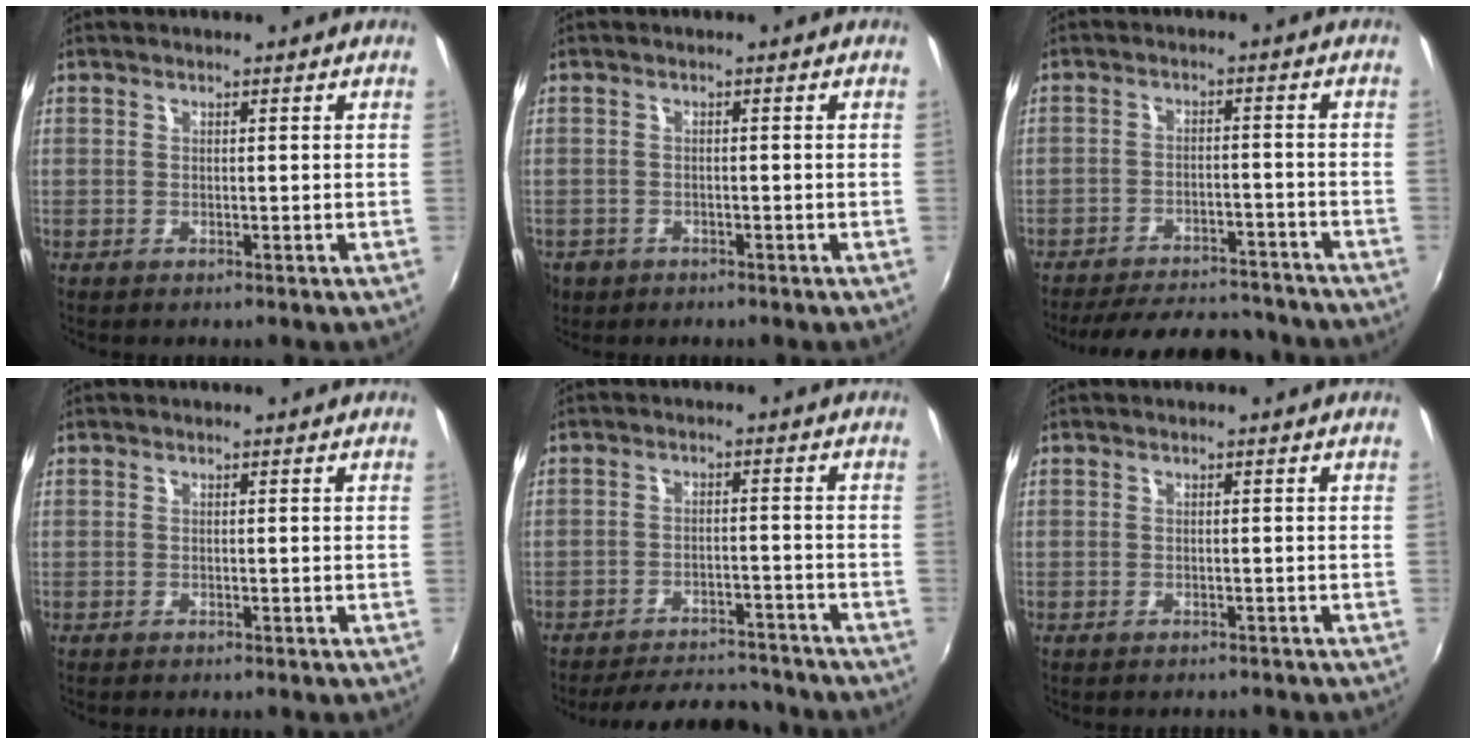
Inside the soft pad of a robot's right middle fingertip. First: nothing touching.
{"total": 4.6, "force": [-2.4, 3.7, 1.6], "torque": [-0.047, -0.008, -0.038]}
{"total": 18.2, "force": [-16.0, 5.2, 6.9], "torque": [-0.145, 0.010, -0.206]}
{"total": 0.6, "force": [-0.5, 0.0, 0.2], "torque": [-0.003, -0.003, -0.009]}
{"total": 14.3, "force": [-12.9, 3.9, 4.8], "torque": [-0.107, 0.013, -0.167]}
{"total": 2.5, "force": [-2.3, 0.6, 0.8], "torque": [-0.015, -0.009, -0.028]}